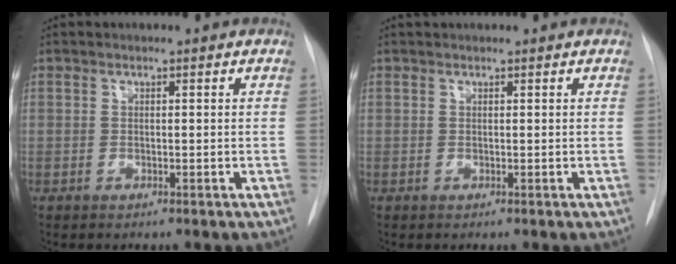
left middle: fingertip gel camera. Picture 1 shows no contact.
{"total": 1.3, "force": [1.3, 0.1, 0.4], "torque": [-0.009, 0.024, 0.024]}